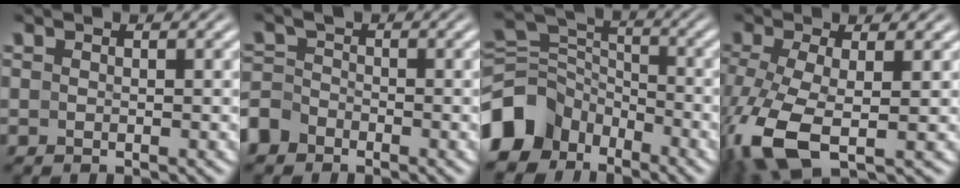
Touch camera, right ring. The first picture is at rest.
{"total": 3.3, "force": [-2.4, 2.2, 0.5], "torque": [-0.017, -0.021, -0.037]}
{"total": 8.9, "force": [-3.3, 7.2, 4.1], "torque": [-0.092, -0.036, -0.053]}
{"total": 6.9, "force": [-2.3, 3.7, 5.4], "torque": [-0.152, -0.044, -0.012]}